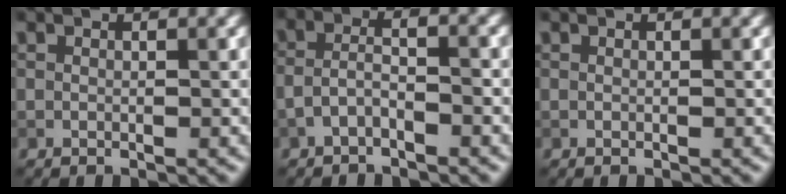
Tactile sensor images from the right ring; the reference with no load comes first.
{"total": 2.3, "force": [-1.2, 0.7, 1.8], "torque": [-0.040, 0.009, -0.032]}
{"total": 0.0}